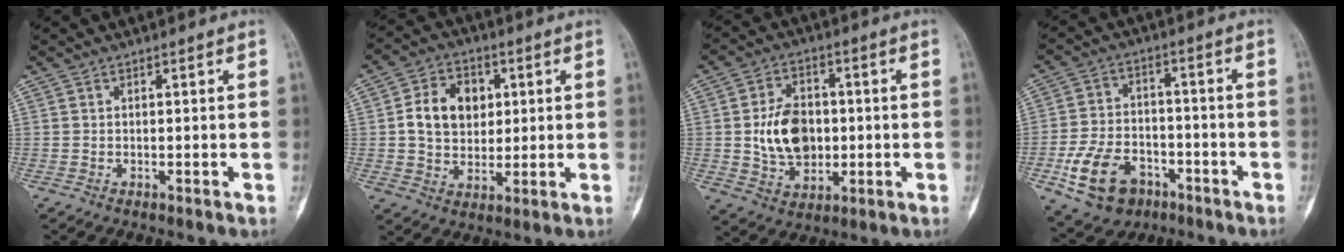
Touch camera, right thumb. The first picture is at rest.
{"total": 11.0, "force": [1.9, 8.4, 6.8], "torque": [-0.081, 0.001, 0.032]}
{"total": 11.8, "force": [-0.1, 8.5, 8.3], "torque": [-0.117, 0.004, 0.003]}
{"total": 13.3, "force": [-5.9, 9.1, 7.6], "torque": [-0.126, 0.032, -0.095]}